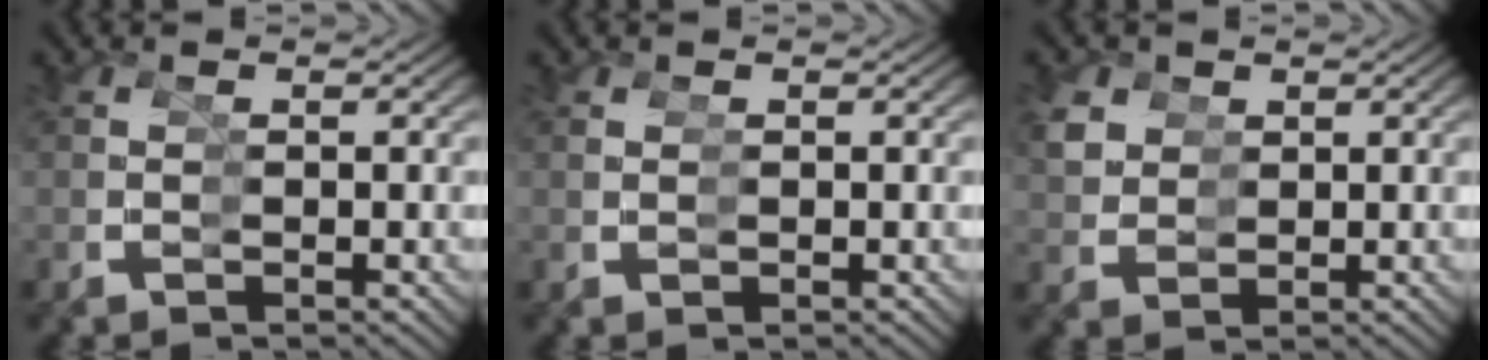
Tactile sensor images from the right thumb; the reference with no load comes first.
{"total": 0.7, "force": [0.7, -0.2, -0.2], "torque": [0.009, 0.004, 0.010]}
{"total": 3.0, "force": [2.3, 1.9, -0.5], "torque": [-0.010, -0.006, 0.046]}